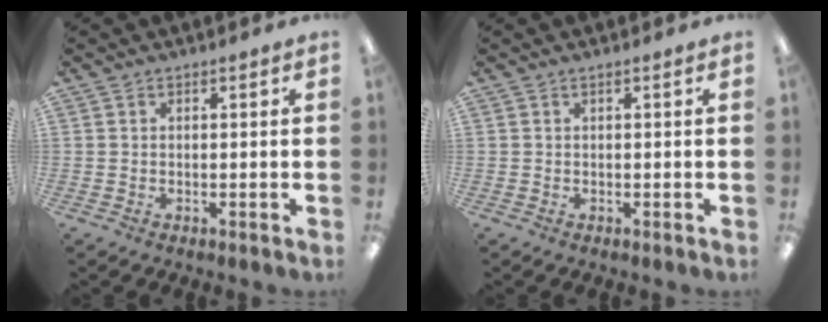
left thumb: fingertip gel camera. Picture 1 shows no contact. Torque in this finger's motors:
{"motor_torque": [-0.24, -0.13, -0.20, -0.22, -0.01]}